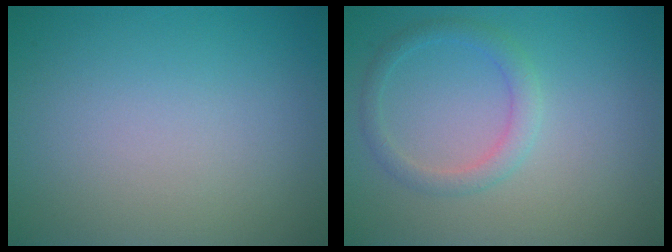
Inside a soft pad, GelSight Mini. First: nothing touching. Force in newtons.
{"total": 2.0, "press": 2.0, "slide": 0.1}